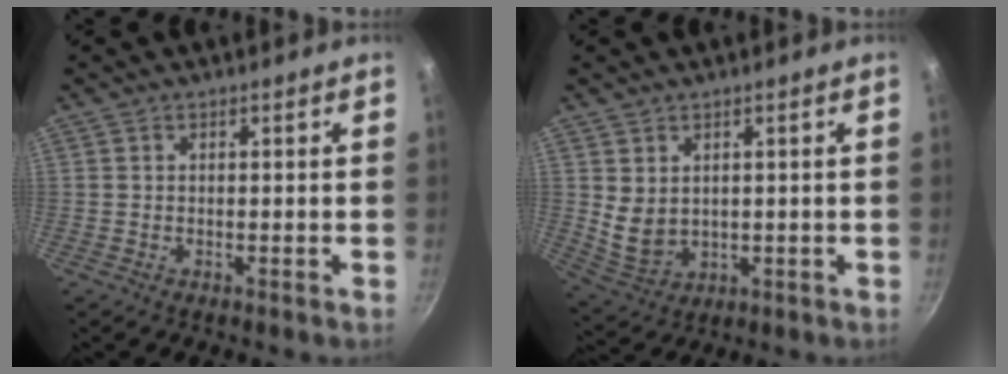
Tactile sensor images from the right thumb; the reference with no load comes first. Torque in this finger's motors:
{"motor_torque": [-0.57, 0.69, 0.49, -0.03, 0.18]}